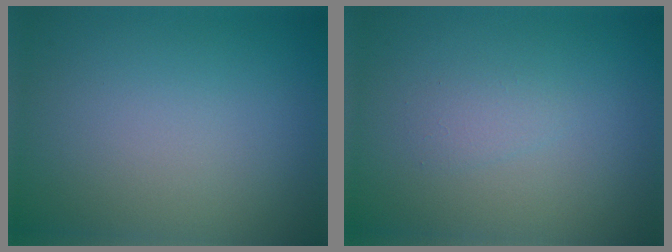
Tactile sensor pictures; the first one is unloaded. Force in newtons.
{"total": 1.0, "press": 1.0, "slide": 0.0}